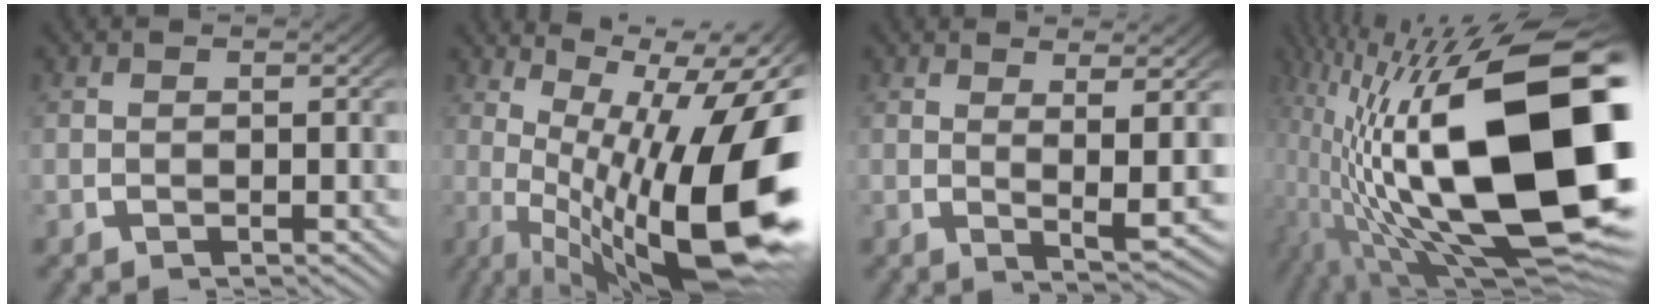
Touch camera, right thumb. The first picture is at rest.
{"total": 19.9, "force": [-1.0, 10.2, 17.0], "torque": [-0.255, -0.051, 0.018]}
{"total": 4.2, "force": [1.3, 0.7, 3.9], "torque": [-0.069, -0.012, 0.028]}
{"total": 27.4, "force": [-4.0, 13.2, 23.7], "torque": [-0.411, -0.086, -0.009]}